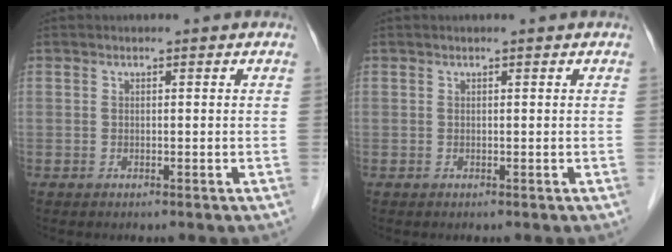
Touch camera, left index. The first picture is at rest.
{"total": 0.5, "force": [0.4, 0.0, 0.3], "torque": [-0.005, 0.005, 0.008]}